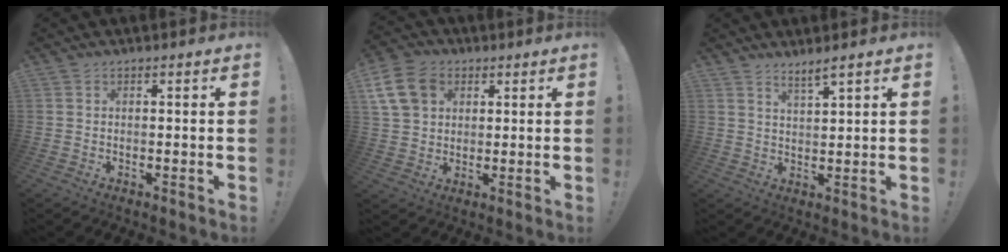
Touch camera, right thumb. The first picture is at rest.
{"total": 12.8, "force": [5.0, 9.7, 6.7], "torque": [-0.120, -0.015, 0.101]}
{"total": 4.0, "force": [3.4, 0.1, 2.2], "torque": [-0.032, -0.022, 0.056]}